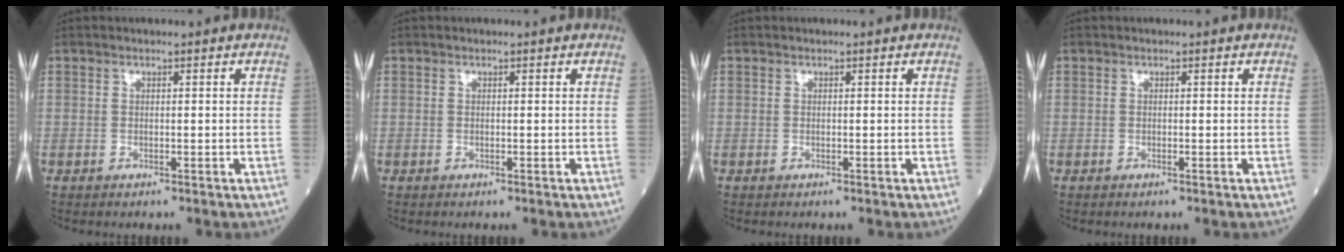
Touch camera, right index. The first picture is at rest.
{"total": 0.0}
{"total": 0.0}
{"total": 0.0}